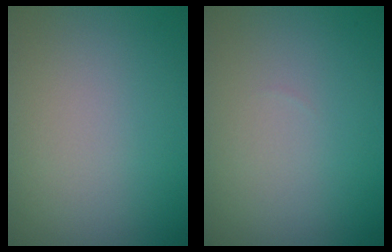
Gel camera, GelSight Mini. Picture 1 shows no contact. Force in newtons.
{"total": 0.0}